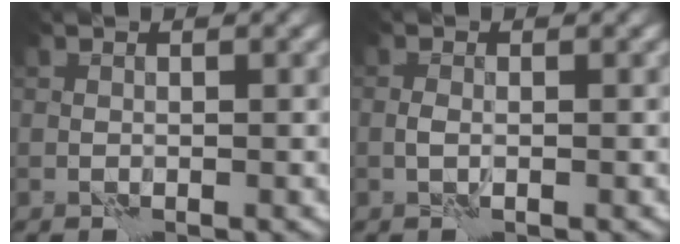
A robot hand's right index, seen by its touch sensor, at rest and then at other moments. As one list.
[{"total": 0.8, "force": [-0.1, 0.2, 0.8], "torque": [-0.019, 0.002, -0.005]}]